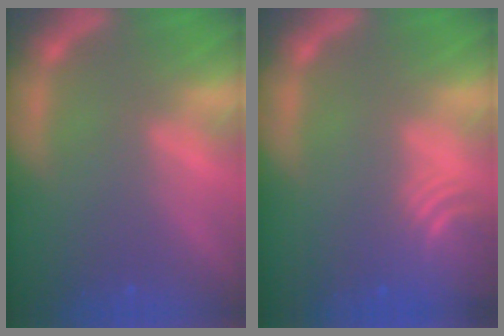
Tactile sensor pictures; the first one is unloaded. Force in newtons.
{"total": 5.5}